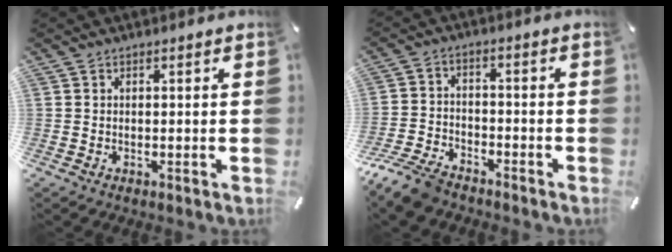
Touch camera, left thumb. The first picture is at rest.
{"total": 8.4, "force": [-7.1, 3.2, 3.2], "torque": [-0.074, 0.028, -0.140]}